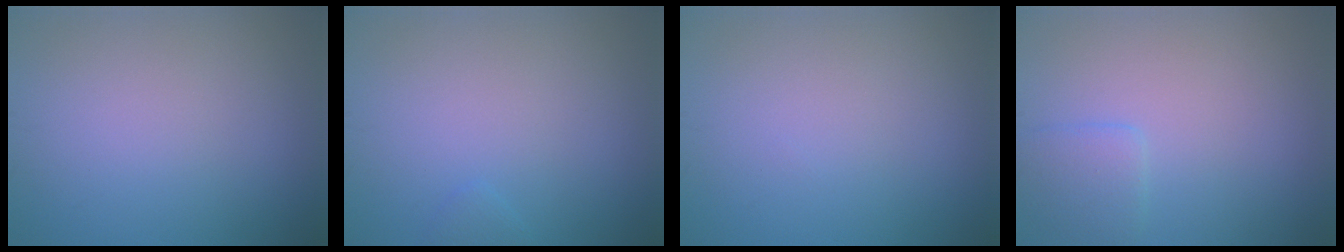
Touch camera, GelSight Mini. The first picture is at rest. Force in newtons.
{"total": 0.6, "press": 0.6, "slide": 0.0}
{"total": 0.0}
{"total": 1.9, "press": 1.9, "slide": 0.1}